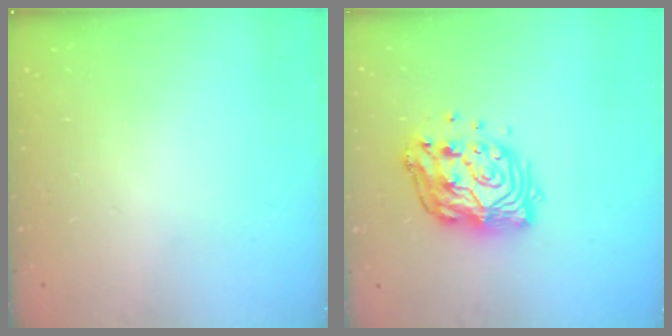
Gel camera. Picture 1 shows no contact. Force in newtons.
{"total": 13.4, "press": 13.3, "slide": 1.6}